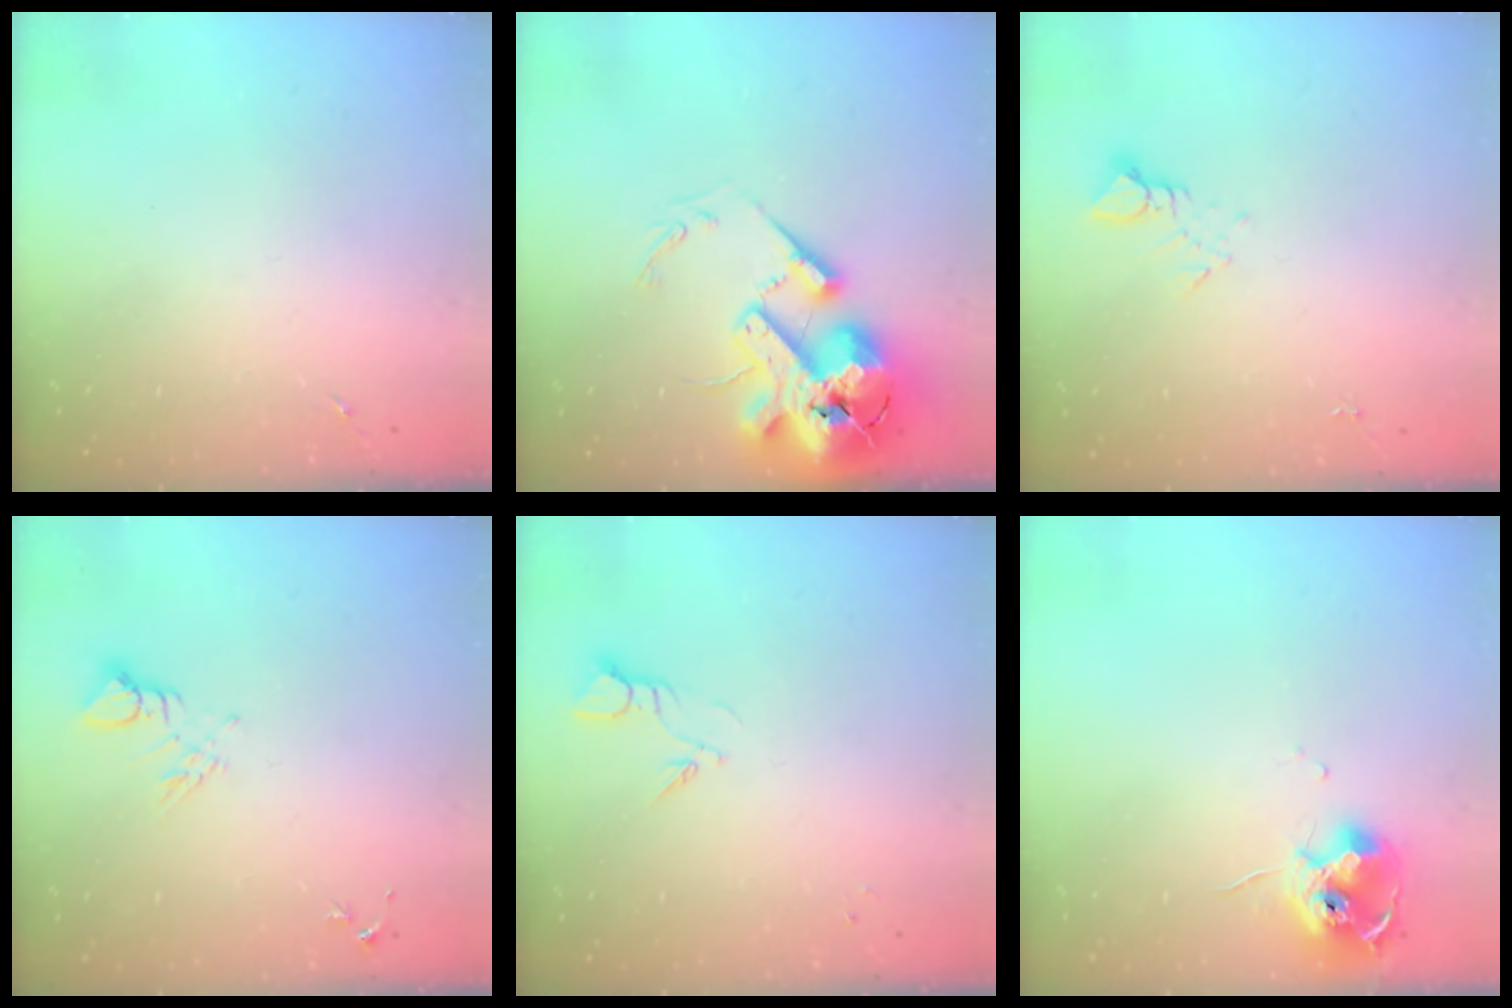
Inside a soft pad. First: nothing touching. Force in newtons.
{"total": 23.0, "press": 22.7, "slide": 3.8}
{"total": 3.9, "press": 3.9, "slide": 0.3}
{"total": 6.6, "press": 6.6, "slide": 0.5}
{"total": 3.2, "press": 3.1, "slide": 0.3}
{"total": 11.9, "press": 11.8, "slide": 1.2}